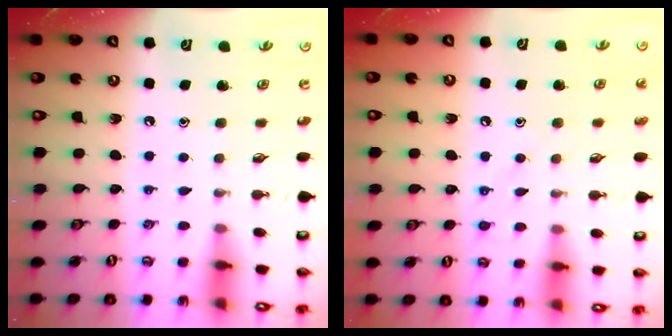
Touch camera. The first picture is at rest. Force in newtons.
{"total": 8.2, "press": 8.2, "slide": 0.6}